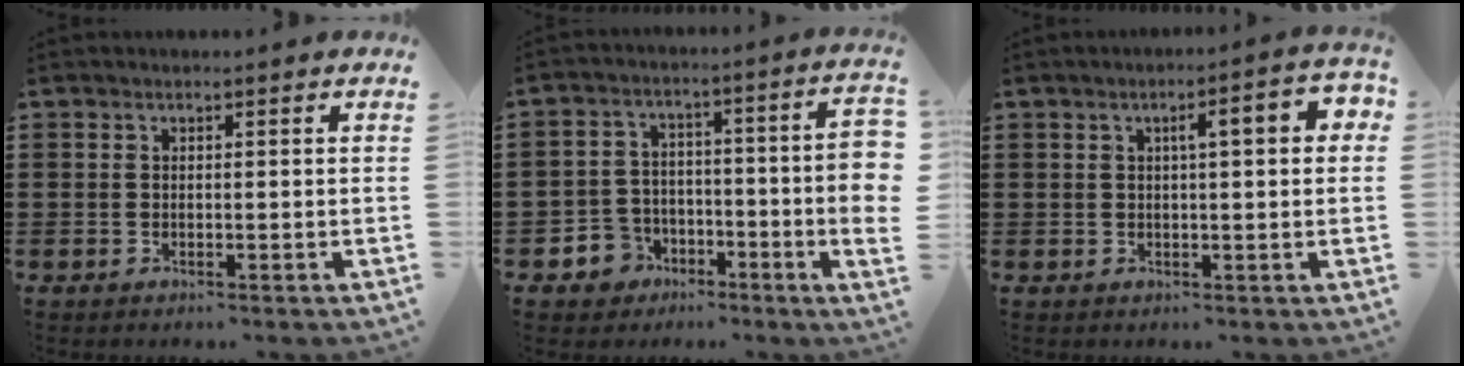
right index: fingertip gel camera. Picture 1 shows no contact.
{"total": 6.4, "force": [-3.6, 3.8, 3.8], "torque": [-0.078, 0.014, -0.068]}
{"total": 4.5, "force": [0.9, 0.8, 4.3], "torque": [-0.067, 0.002, 0.006]}